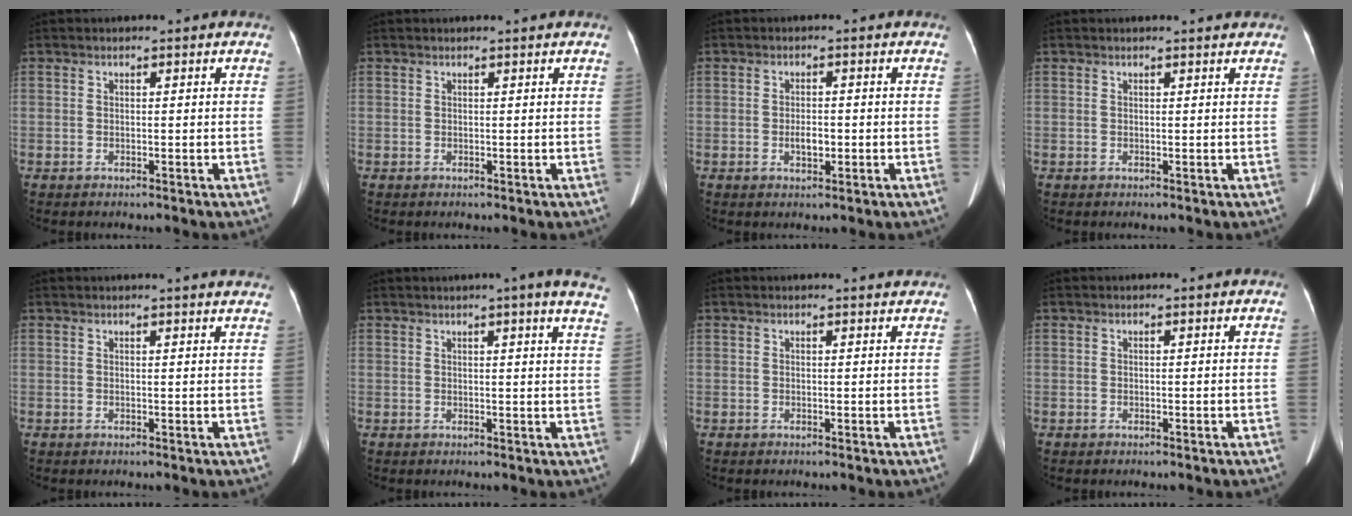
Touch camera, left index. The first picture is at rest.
{"total": 1.0, "force": [0.9, -0.1, 0.4], "torque": [-0.008, 0.009, 0.018]}
{"total": 2.3, "force": [-0.6, 1.1, 2.0], "torque": [-0.036, 0.001, -0.005]}
{"total": 1.3, "force": [1.3, -0.2, 0.1], "torque": [-0.011, 0.001, 0.015]}
{"total": 7.6, "force": [7.1, 0.0, 2.8], "torque": [-0.035, 0.010, 0.063]}
{"total": 10.5, "force": [8.5, -0.6, 6.1], "torque": [-0.071, -0.014, 0.076]}
{"total": 2.0, "force": [2.0, 0.0, 0.2], "torque": [-0.008, 0.001, 0.019]}
{"total": 0.0}